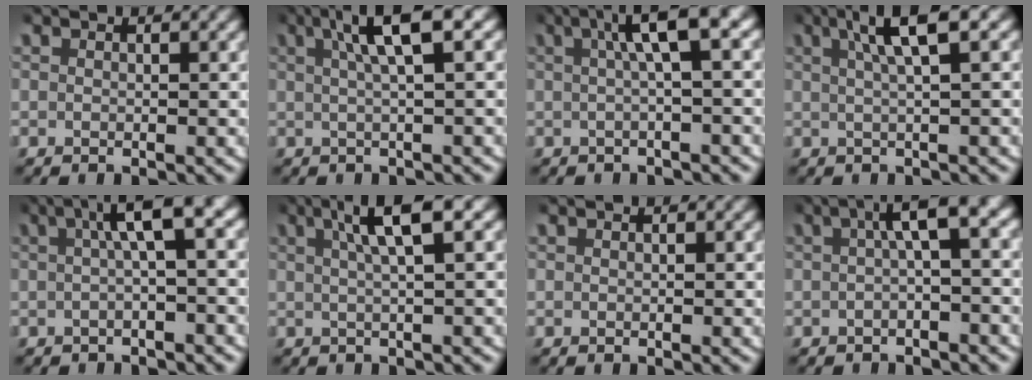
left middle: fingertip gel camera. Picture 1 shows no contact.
{"total": 5.4, "force": [2.3, 1.2, 4.8], "torque": [-0.079, 0.020, 0.026]}
{"total": 4.8, "force": [1.4, 0.9, 4.6], "torque": [-0.067, 0.024, 0.012]}
{"total": 5.0, "force": [2.4, 0.9, 4.3], "torque": [-0.072, 0.018, 0.029]}
{"total": 4.5, "force": [1.0, 0.9, 4.3], "torque": [-0.059, 0.023, 0.005]}
{"total": 5.0, "force": [2.3, 0.9, 4.4], "torque": [-0.073, 0.018, 0.027]}
{"total": 0.0}
{"total": 4.0, "force": [0.5, 0.8, 3.9], "torque": [-0.047, 0.025, -0.002]}